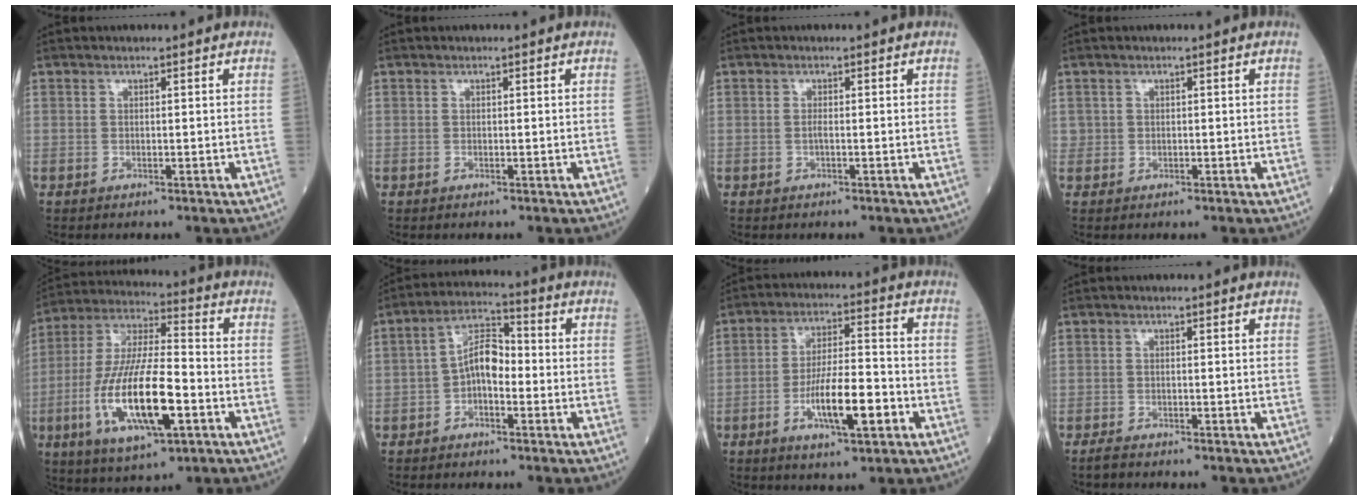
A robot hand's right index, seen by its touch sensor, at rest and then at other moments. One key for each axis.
{"total": 0.0}
{"total": 0.6, "fx": -0.2, "fy": 0.0, "fz": 0.5, "tx": -0.012, "ty": 0.000, "tz": -0.005}
{"total": 0.6, "fx": 0.1, "fy": 0.6, "fz": 0.0, "tx": 0.007, "ty": 0.005, "tz": 0.000}
{"total": 17.7, "fx": -5.2, "fy": 4.3, "fz": 16.3, "tx": -0.333, "ty": -0.013, "tz": -0.091}
{"total": 6.3, "fx": -1.3, "fy": 2.9, "fz": 5.4, "tx": -0.098, "ty": 0.024, "tz": -0.028}
{"total": 10.2, "fx": -3.7, "fy": 2.0, "fz": 9.2, "tx": -0.168, "ty": 0.001, "tz": -0.062}
{"total": 1.6, "fx": -1.5, "fy": 0.2, "fz": 0.6, "tx": -0.017, "ty": -0.005, "tz": -0.025}